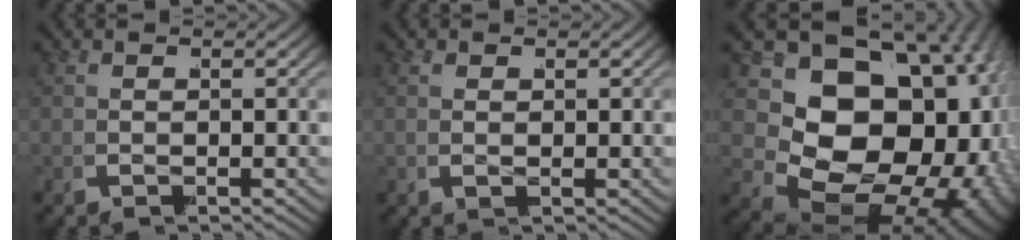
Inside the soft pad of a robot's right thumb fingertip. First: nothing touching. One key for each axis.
{"total": 0.6, "fx": 0.3, "fy": 0.4, "fz": 0.3, "tx": 0.000, "ty": -0.002, "tz": 0.008}
{"total": 26.9, "fx": -1.4, "fy": 19.3, "fz": 18.8, "tx": -0.336, "ty": -0.042, "tz": -0.010}